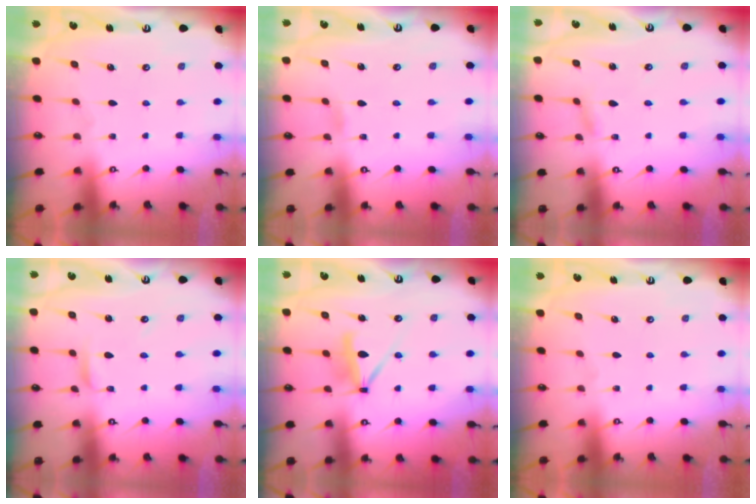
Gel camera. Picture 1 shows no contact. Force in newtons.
{"total": 2.8, "press": 2.8, "slide": 0.2}
{"total": 1.6, "press": 1.6, "slide": 0.2}
{"total": 2.1, "press": 2.1, "slide": 0.2}
{"total": 9.0, "press": 9.0, "slide": 0.8}
{"total": 0.0}